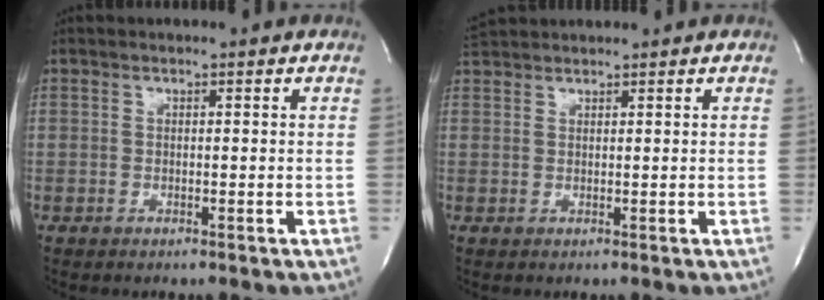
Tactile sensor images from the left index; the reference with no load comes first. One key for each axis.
{"total": 3.2, "fx": 3.1, "fy": 0.0, "fz": 0.5, "tx": -0.014, "ty": 0.029, "tz": 0.063}